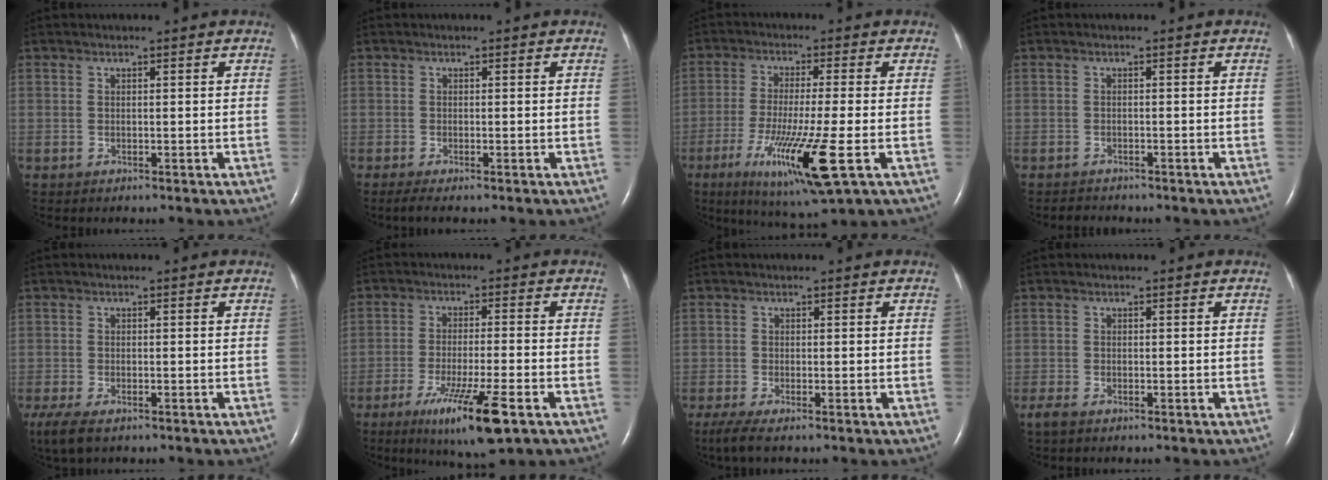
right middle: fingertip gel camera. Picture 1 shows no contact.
{"total": 1.6, "force": [-1.1, 0.1, 1.1], "torque": [-0.027, -0.008, -0.023]}
{"total": 12.7, "force": [-4.7, 0.1, 11.8], "torque": [-0.230, -0.043, -0.080]}
{"total": 1.4, "force": [-1.4, 0.4, 0.0], "torque": [-0.003, -0.005, -0.020]}
{"total": 5.9, "force": [-4.0, 2.3, 3.7], "torque": [-0.073, -0.016, -0.067]}
{"total": 10.8, "force": [-5.7, 0.4, 9.2], "torque": [-0.167, -0.031, -0.092]}
{"total": 2.8, "force": [-1.9, 0.3, 2.0], "torque": [-0.043, -0.010, -0.039]}
{"total": 2.0, "force": [-1.4, 0.7, 1.2], "torque": [-0.031, -0.006, -0.024]}